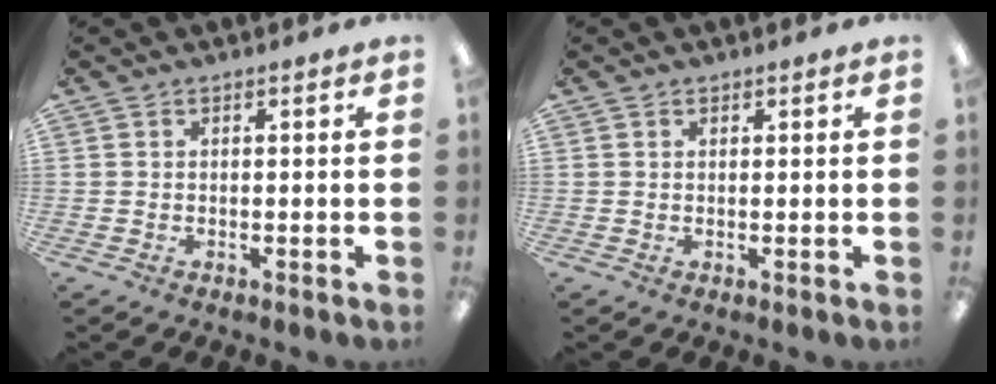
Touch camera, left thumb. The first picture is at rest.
{"total": 0.7, "force": [0.4, 0.4, -0.3], "torque": [0.005, 0.001, 0.007]}